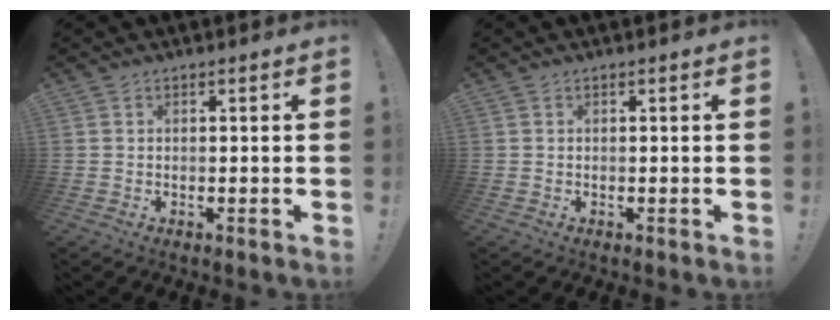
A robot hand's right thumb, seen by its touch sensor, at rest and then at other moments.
{"total": 0.0}